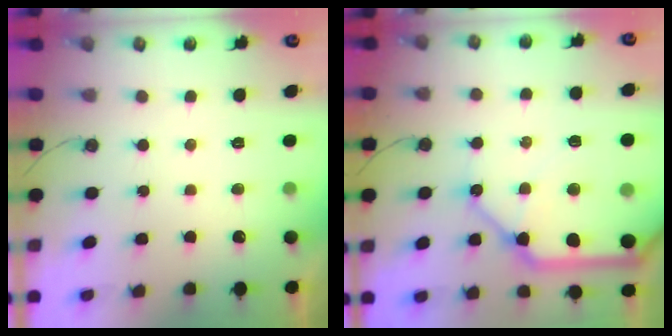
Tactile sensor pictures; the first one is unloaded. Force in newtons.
{"total": 25.1, "press": 24.9, "slide": 3.4}